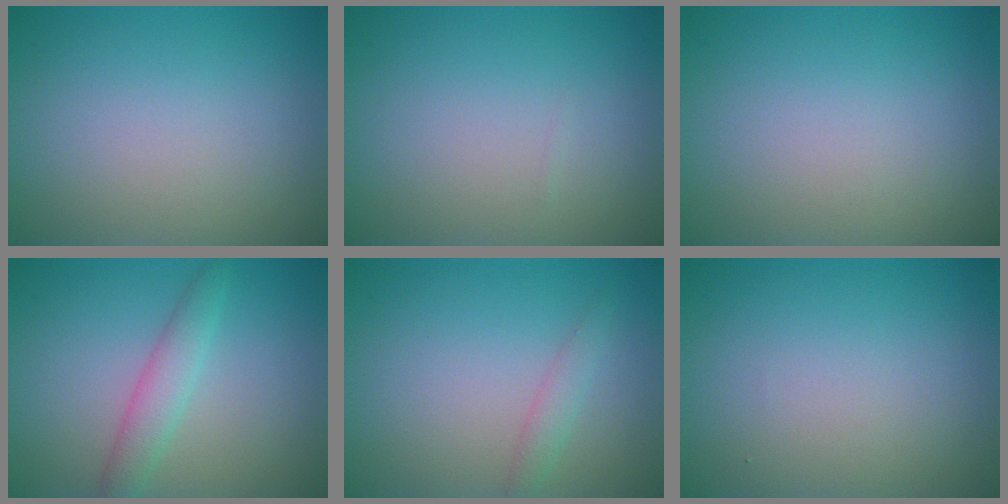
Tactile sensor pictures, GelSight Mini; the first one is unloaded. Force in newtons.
{"total": 0.0}
{"total": 0.0}
{"total": 2.6, "press": 2.6, "slide": 0.1}
{"total": 1.4, "press": 1.4, "slide": 0.0}
{"total": 0.0}